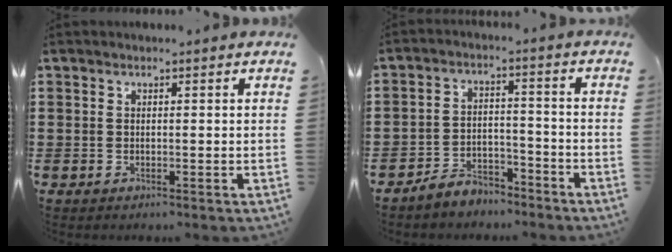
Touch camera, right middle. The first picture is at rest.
{"total": 4.7, "force": [-4.5, 1.1, 0.4], "torque": [-0.010, 0.012, -0.094]}